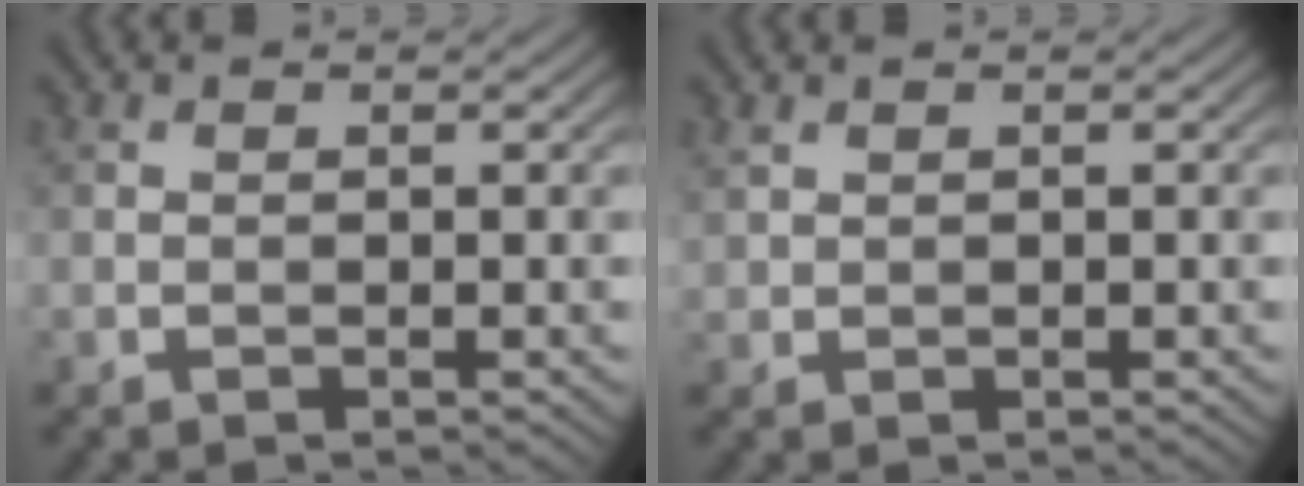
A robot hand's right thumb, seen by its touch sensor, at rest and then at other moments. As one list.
[{"total": 1.0, "force": [0.8, 0.5, 0.3], "torque": [-0.013, 0.003, 0.024]}]